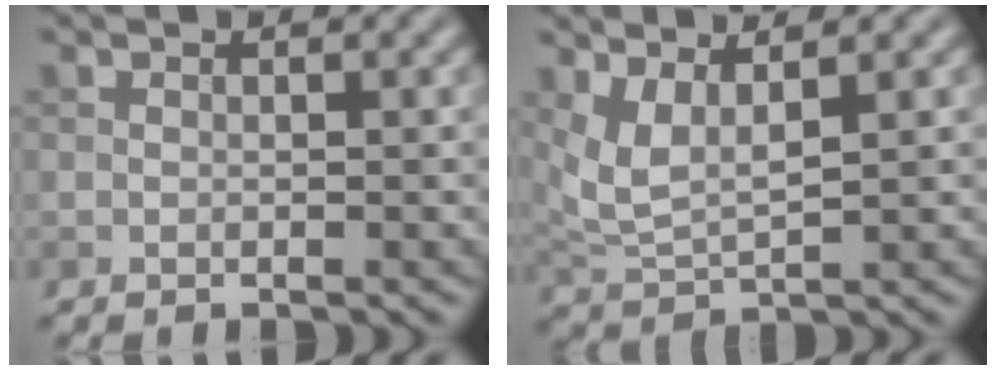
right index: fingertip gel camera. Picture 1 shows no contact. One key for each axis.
{"total": 3.3, "fx": 1.7, "fy": 1.0, "fz": 2.6, "tx": -0.069, "ty": -0.006, "tz": 0.041}